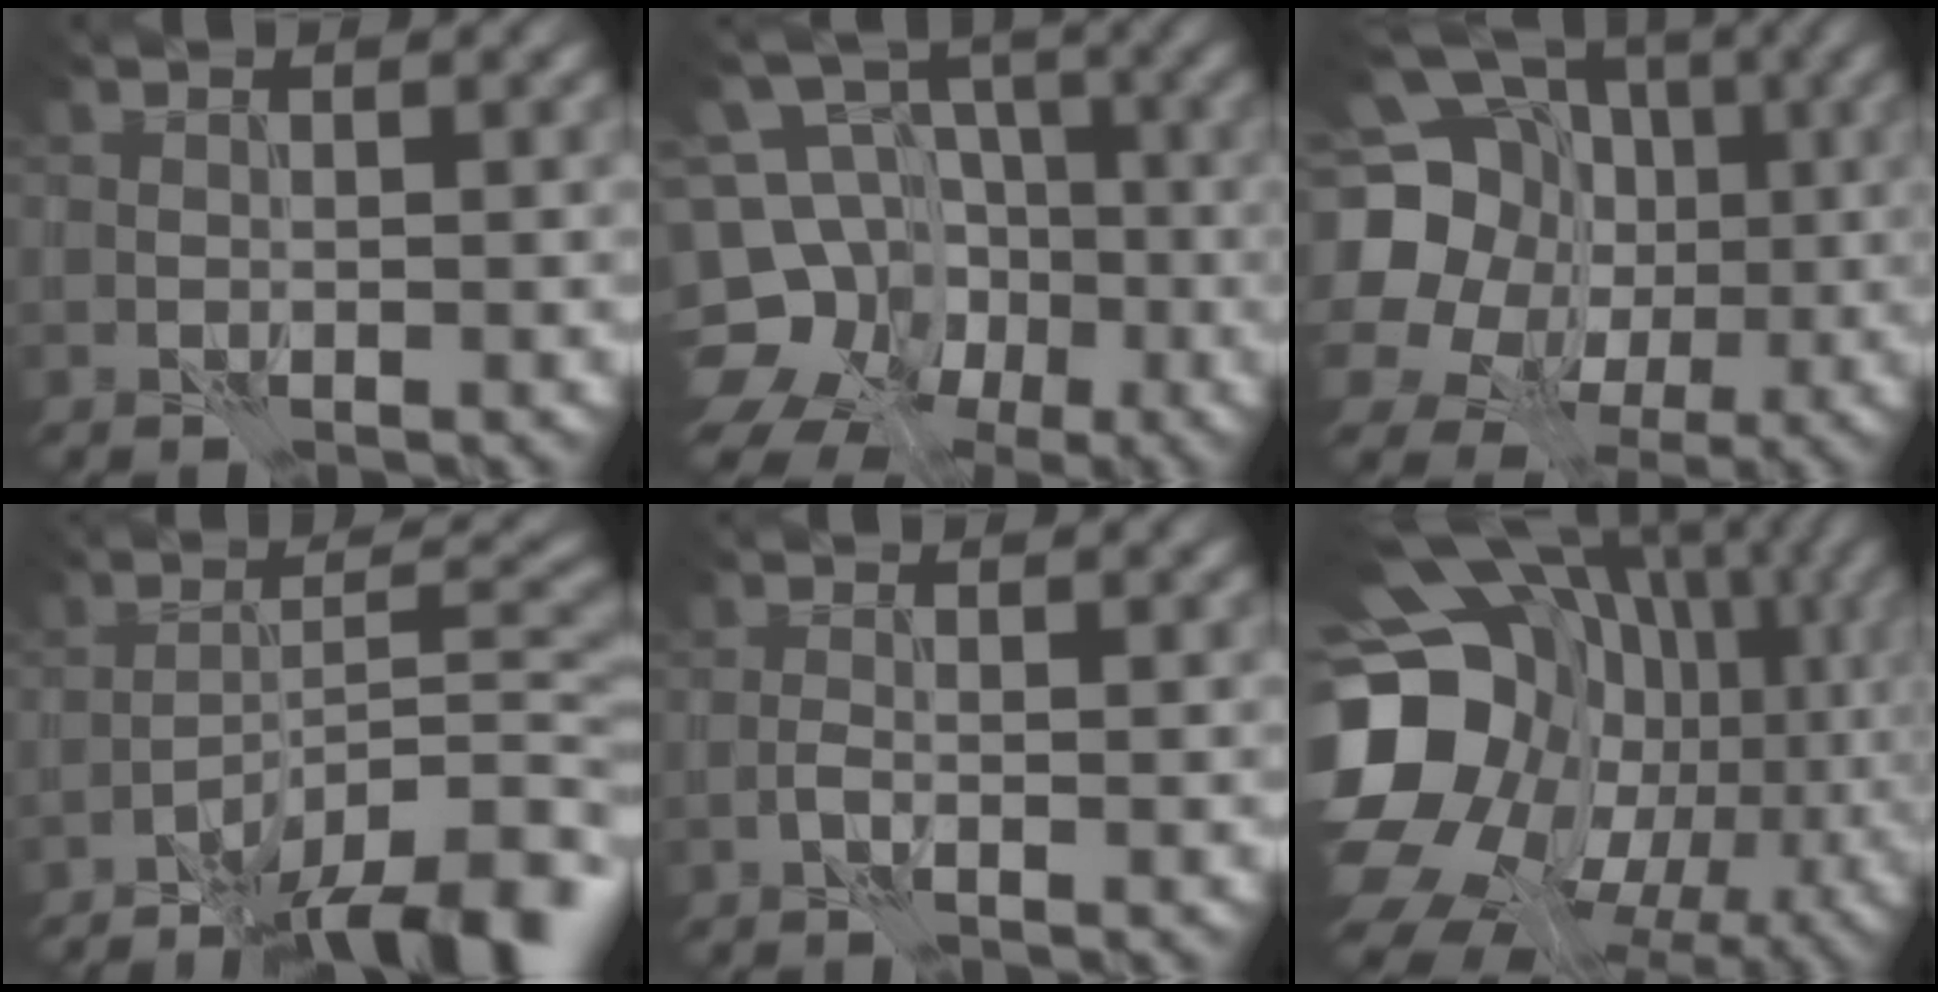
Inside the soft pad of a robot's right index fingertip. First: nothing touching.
{"total": 11.2, "force": [-3.9, 9.3, 5.0], "torque": [-0.085, -0.005, -0.066]}
{"total": 19.5, "force": [1.2, 17.7, 8.1], "torque": [-0.194, 0.012, -0.014]}
{"total": 9.9, "force": [-7.1, 2.2, 6.5], "torque": [-0.083, 0.011, -0.121]}
{"total": 1.0, "force": [-0.8, 0.0, 0.6], "torque": [-0.013, 0.004, -0.020]}
{"total": 19.5, "force": [-0.9, 16.2, 10.8], "torque": [-0.189, -0.011, -0.014]}